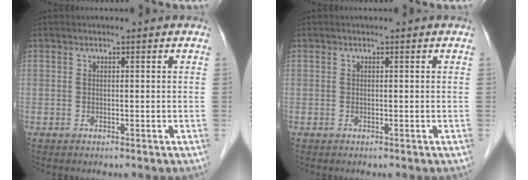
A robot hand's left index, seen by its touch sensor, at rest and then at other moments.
{"total": 0.0}